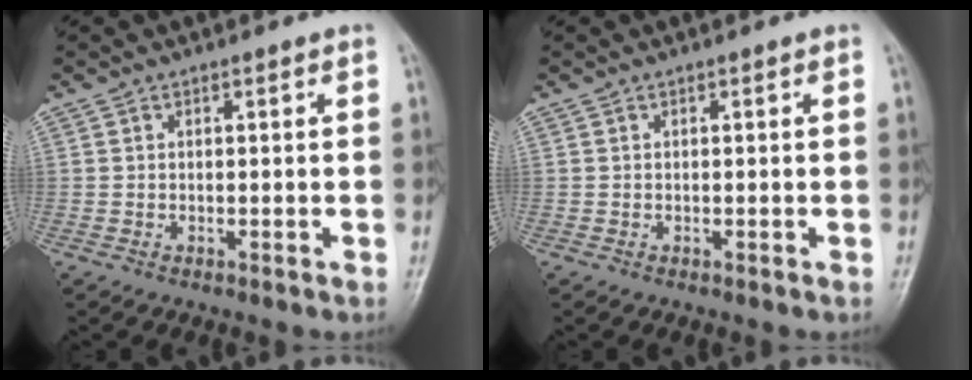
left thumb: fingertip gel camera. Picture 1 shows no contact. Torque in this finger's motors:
{"motor_torque": [0.00, 0.00, 0.00, 0.00, 0.00]}